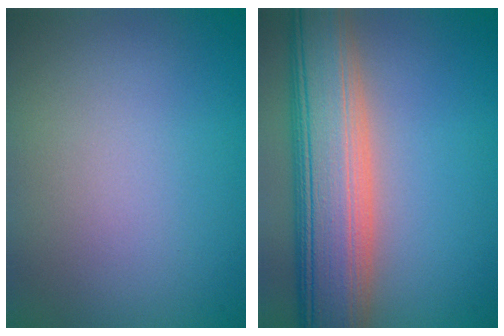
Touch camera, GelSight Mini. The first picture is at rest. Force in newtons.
{"total": 10.2, "press": 10.2, "slide": 1.1}